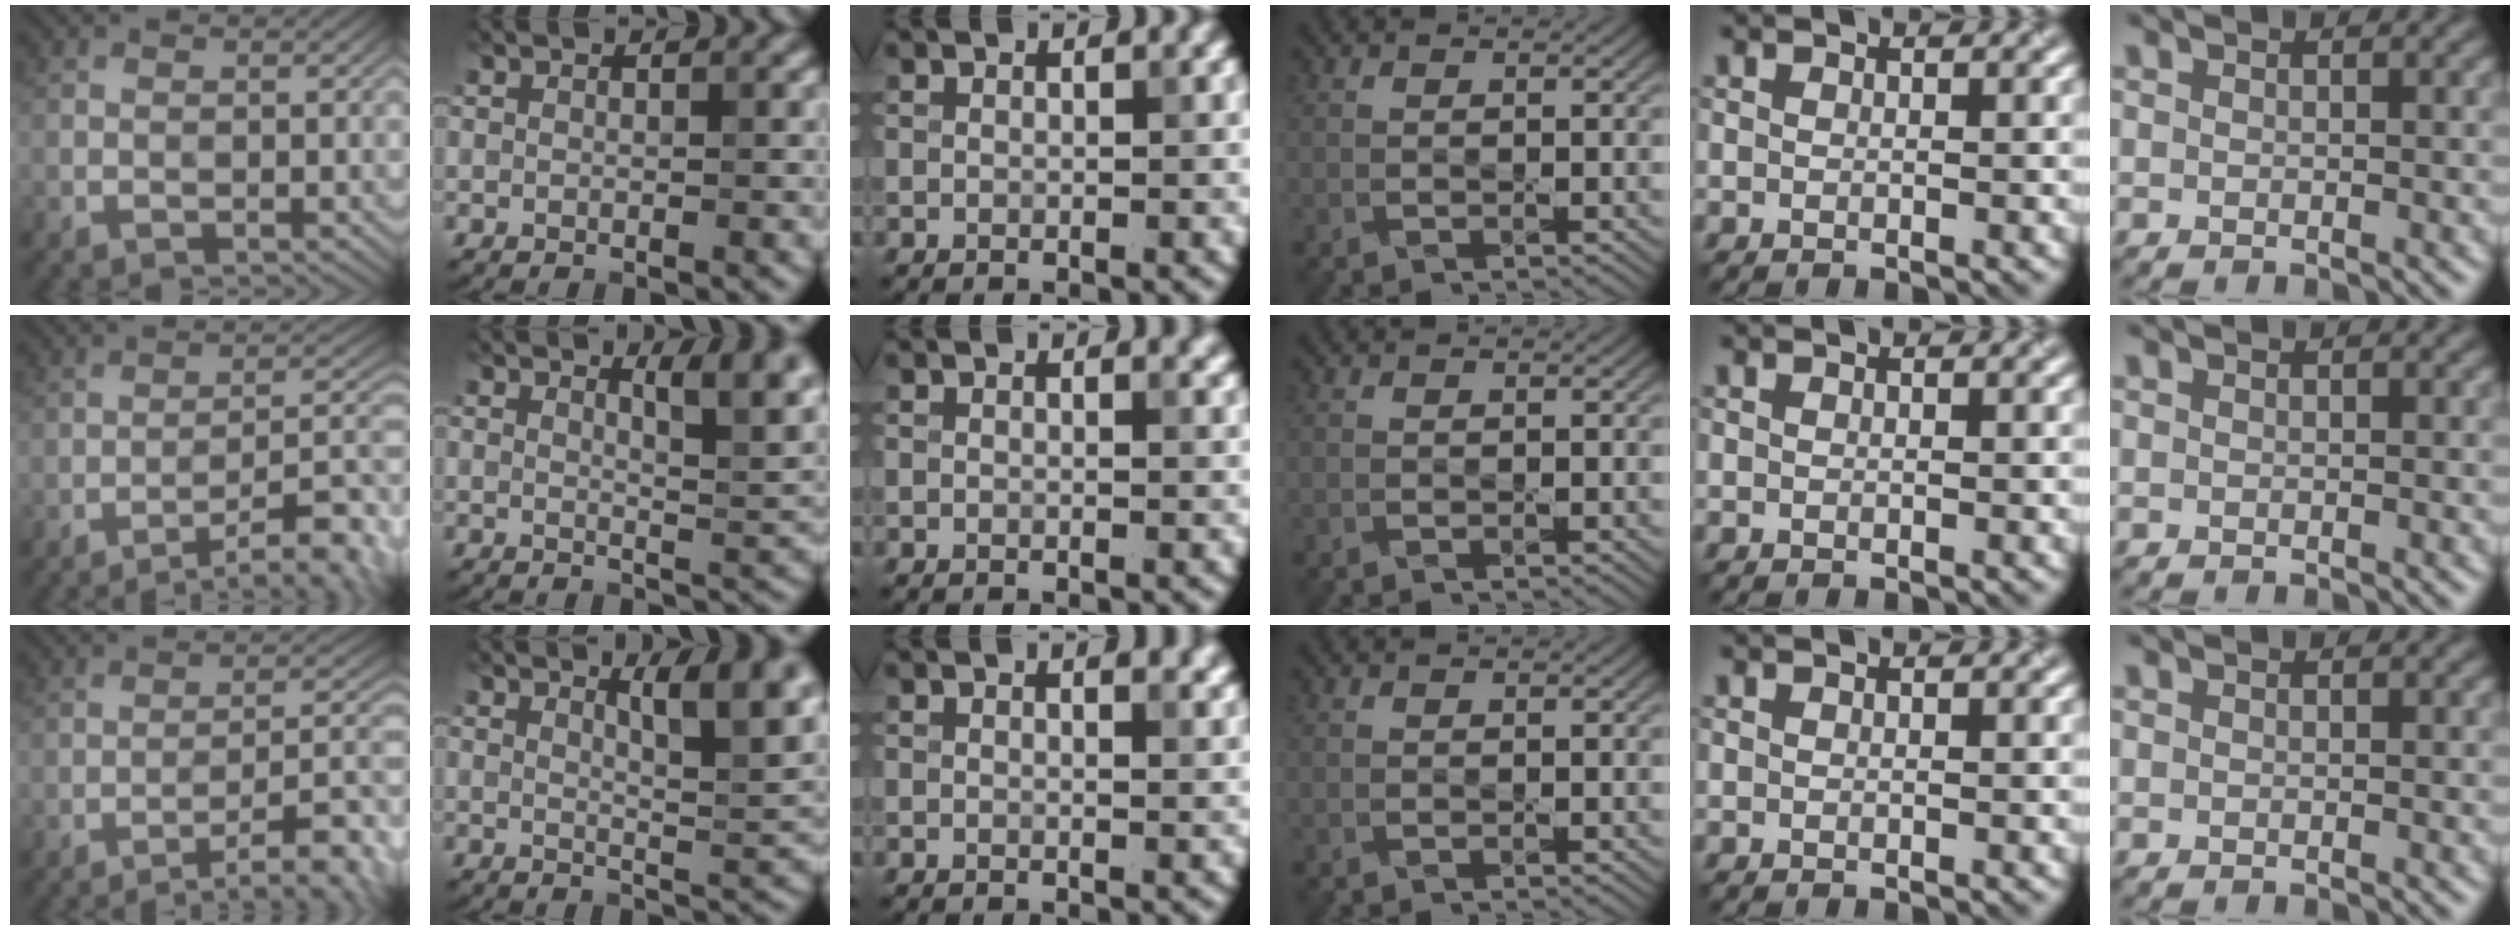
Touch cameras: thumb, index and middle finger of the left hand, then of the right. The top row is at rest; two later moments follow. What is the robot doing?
{"motion": "press", "object": "syringe"}